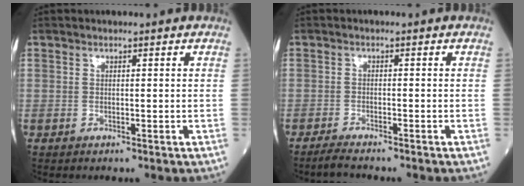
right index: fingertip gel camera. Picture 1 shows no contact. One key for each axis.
{"total": 2.6, "fx": -2.5, "fy": -0.2, "fz": 1.0, "tx": -0.027, "ty": -0.009, "tz": -0.045}